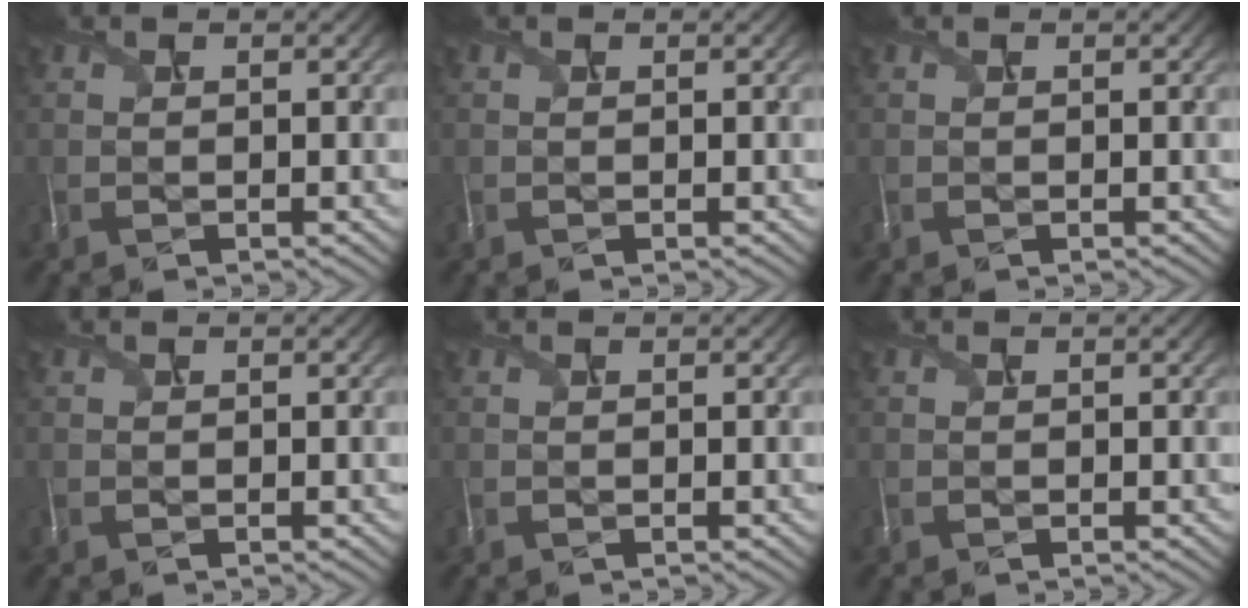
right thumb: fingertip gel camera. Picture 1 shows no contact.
{"total": 0.0}
{"total": 0.0}
{"total": 0.0}
{"total": 0.0}
{"total": 0.0}